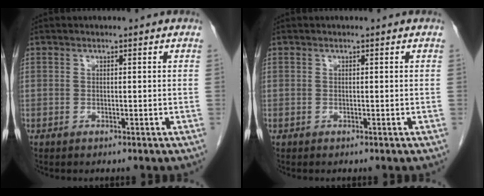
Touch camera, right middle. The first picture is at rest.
{"total": 0.0}